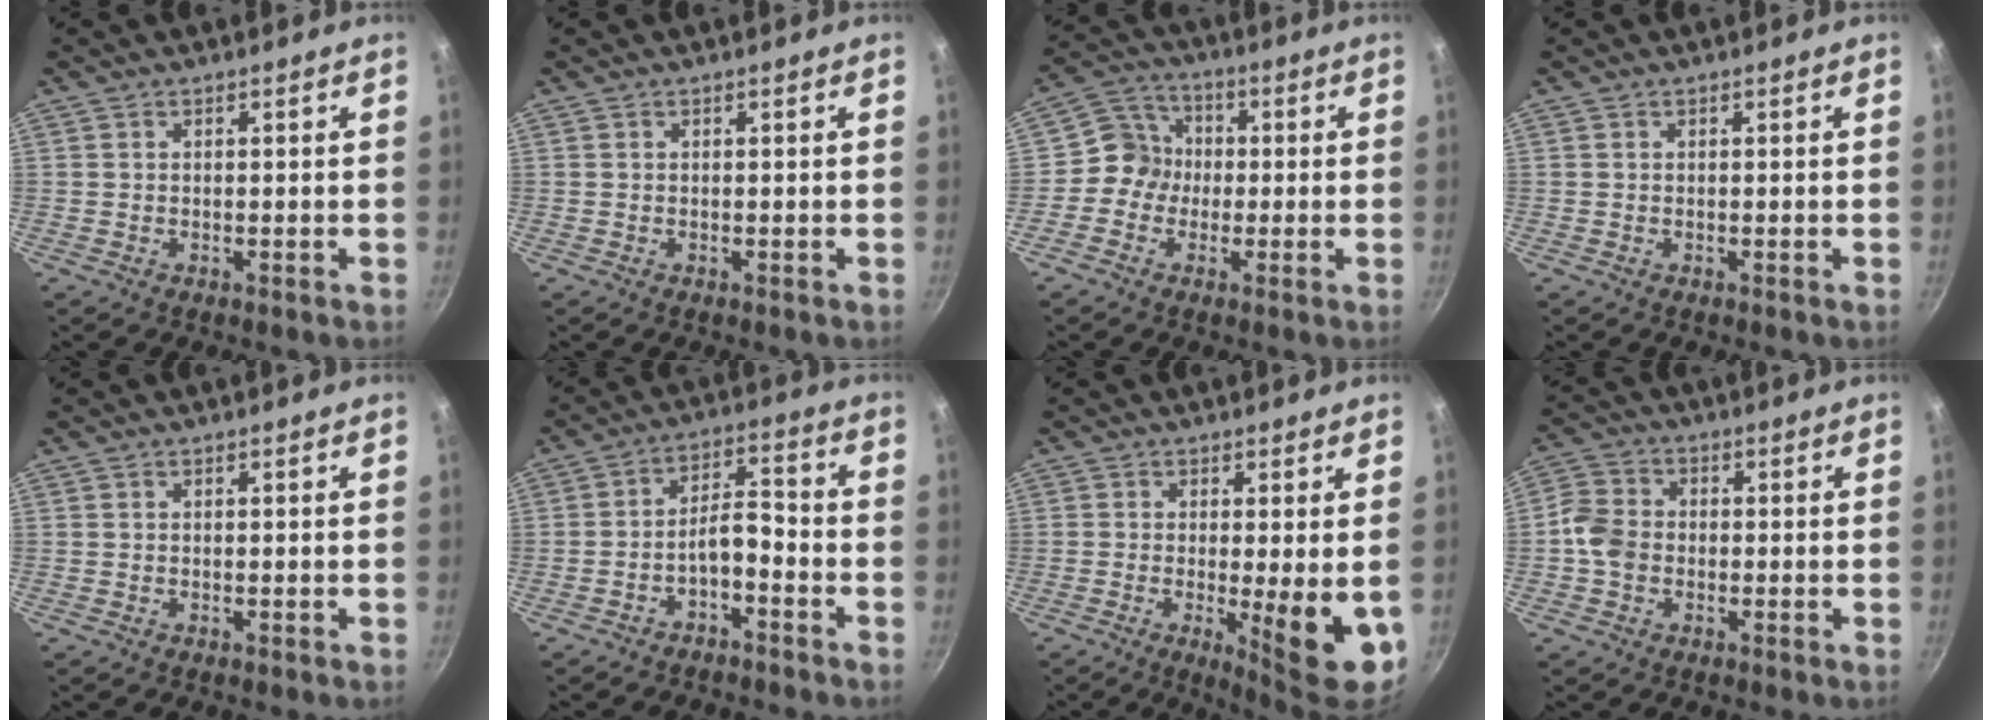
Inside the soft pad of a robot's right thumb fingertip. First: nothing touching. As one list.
[{"total": 0.0}, {"total": 6.9, "force": [-0.8, 6.5, 2.2], "torque": [-0.001, 0.022, -0.035]}, {"total": 0.0}, {"total": 0.0}, {"total": 6.0, "force": [-3.4, 2.4, 4.3], "torque": [-0.067, 0.052, -0.056]}, {"total": 10.2, "force": [-1.6, 2.0, 9.8], "torque": [-0.124, -0.012, -0.012]}, {"total": 6.0, "force": [-1.1, 4.9, 3.3], "torque": [-0.052, 0.015, -0.037]}]